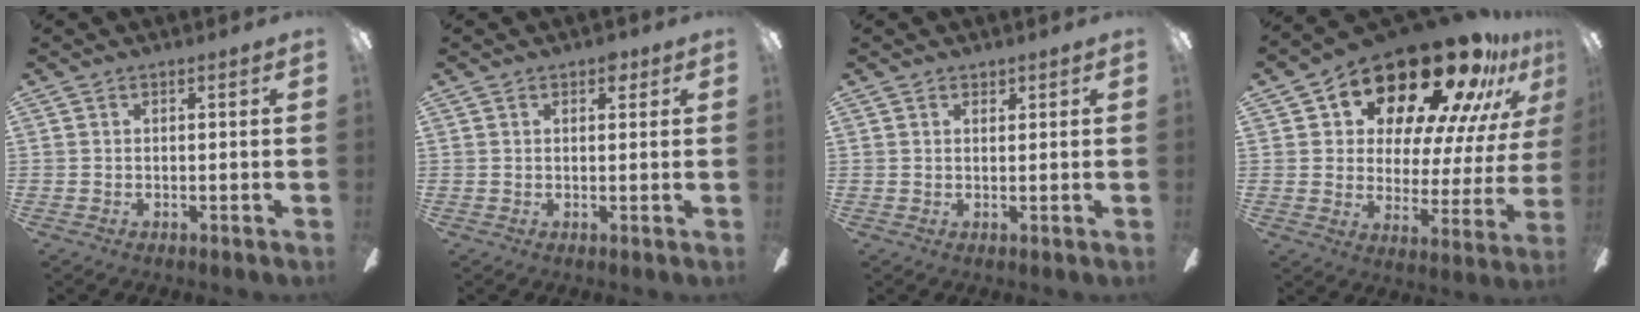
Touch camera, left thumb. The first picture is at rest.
{"total": 2.3, "force": [1.4, 1.5, 1.1], "torque": [0.002, -0.004, 0.020]}
{"total": 1.2, "force": [1.0, 0.6, 0.1], "torque": [0.006, -0.002, 0.017]}
{"total": 23.8, "force": [18.5, 9.2, 11.9], "torque": [-0.181, -0.136, 0.313]}